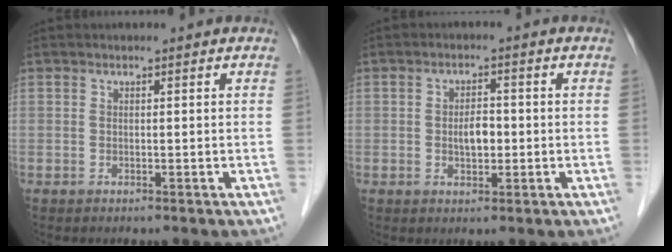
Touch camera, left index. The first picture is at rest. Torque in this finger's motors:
{"motor_torque": [0.27, -0.13, 0.08, 0.04]}